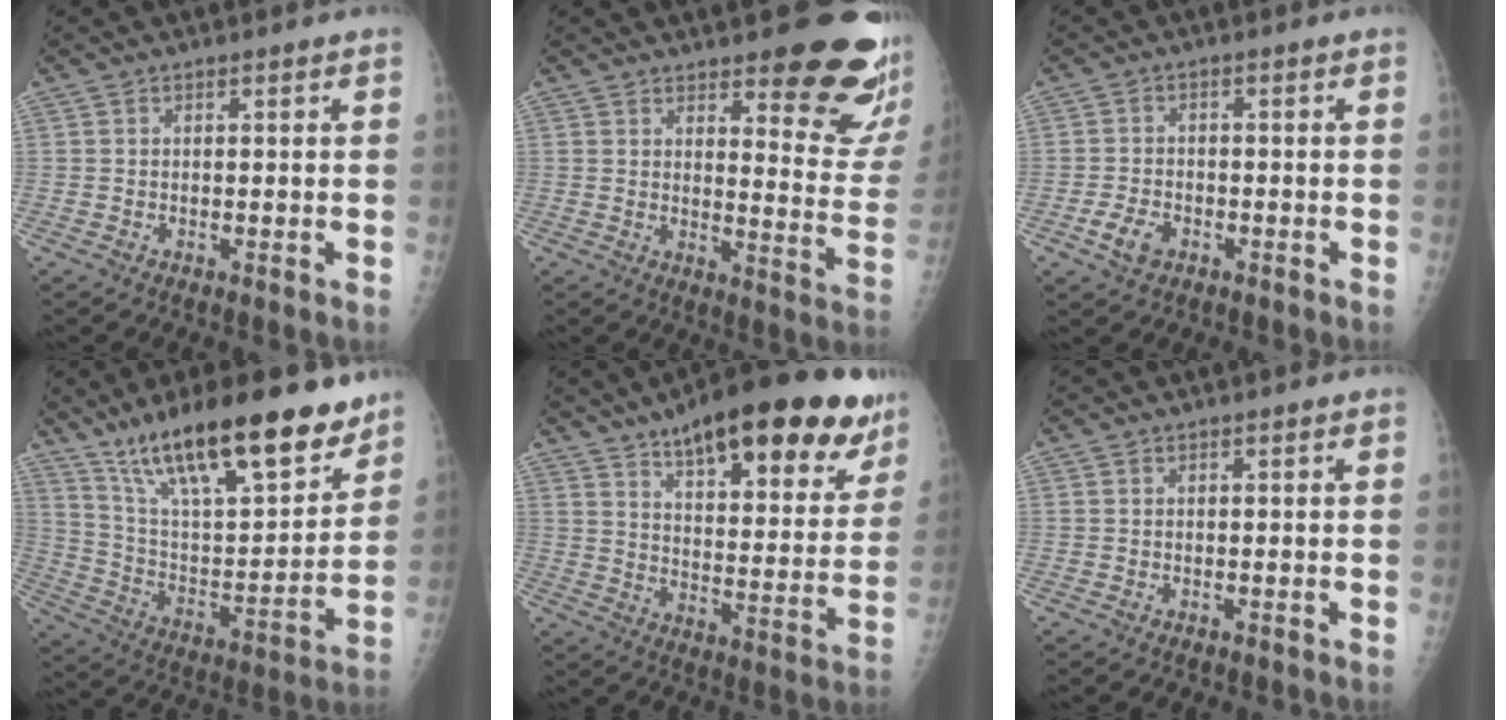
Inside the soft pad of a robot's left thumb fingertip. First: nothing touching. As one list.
[{"total": 17.8, "force": [12.2, 5.1, 11.9], "torque": [-0.112, -0.094, 0.147]}, {"total": 4.2, "force": [-2.3, 2.7, 2.2], "torque": [-0.039, 0.009, -0.039]}, {"total": 25.5, "force": [18.0, 7.4, 16.6], "torque": [-0.239, -0.062, 0.307]}, {"total": 27.0, "force": [17.8, 8.9, 18.3], "torque": [-0.226, -0.054, 0.252]}, {"total": 0.0}]